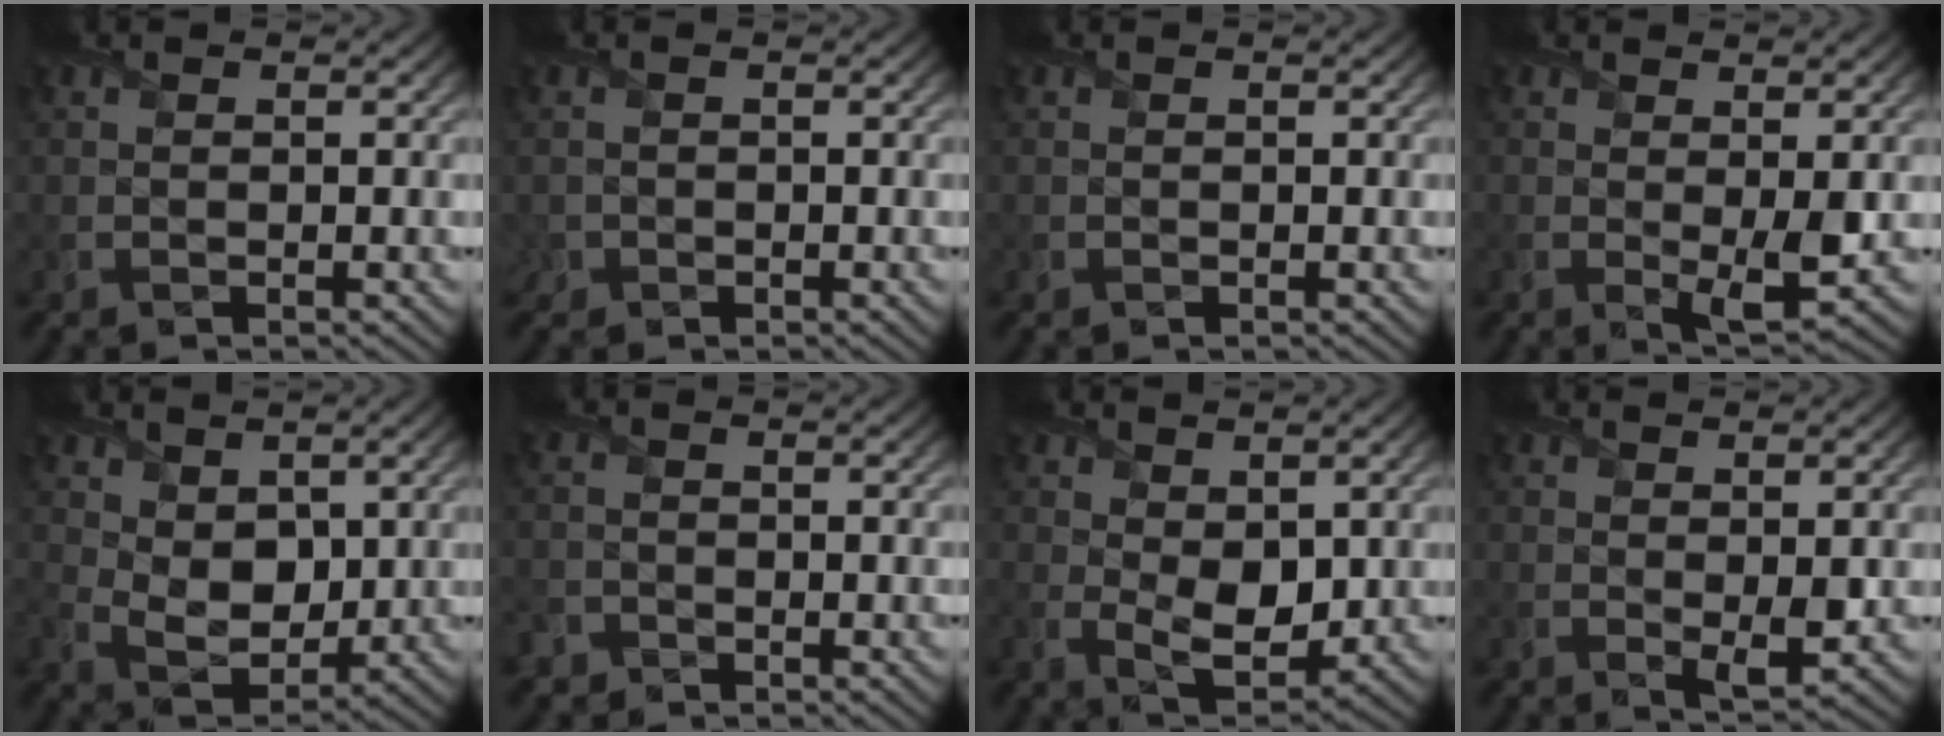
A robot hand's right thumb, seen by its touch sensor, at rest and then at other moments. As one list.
[{"total": 1.3, "force": [-0.7, 1.1, 0.2], "torque": [-0.005, -0.007, -0.017]}, {"total": 0.0}, {"total": 3.0, "force": [0.4, 0.7, 2.9], "torque": [-0.058, -0.012, 0.009]}, {"total": 6.4, "force": [1.8, 4.6, 4.1], "torque": [-0.104, -0.017, 0.036]}, {"total": 2.0, "force": [-1.5, 1.2, 0.3], "torque": [-0.007, -0.004, -0.037]}, {"total": 5.9, "force": [0.7, 3.8, 4.4], "torque": [-0.096, -0.019, 0.021]}, {"total": 2.3, "force": [0.4, 0.9, 2.1], "torque": [-0.037, -0.011, 0.012]}]